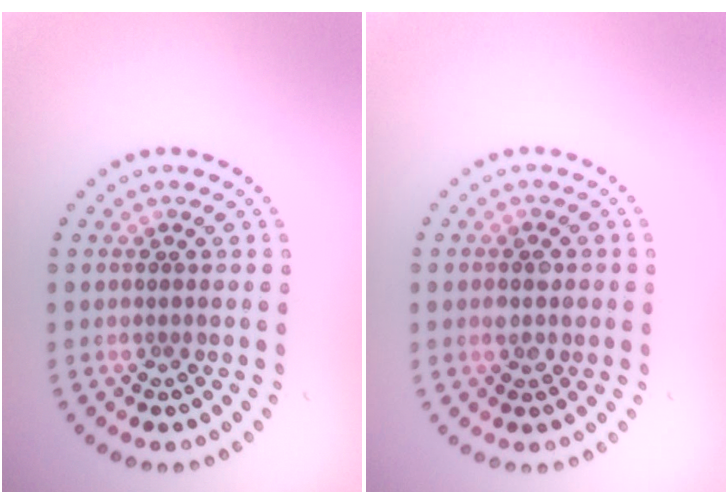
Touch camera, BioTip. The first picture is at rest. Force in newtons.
{"total": 2.0, "press": 2.0, "slide": 0.1}